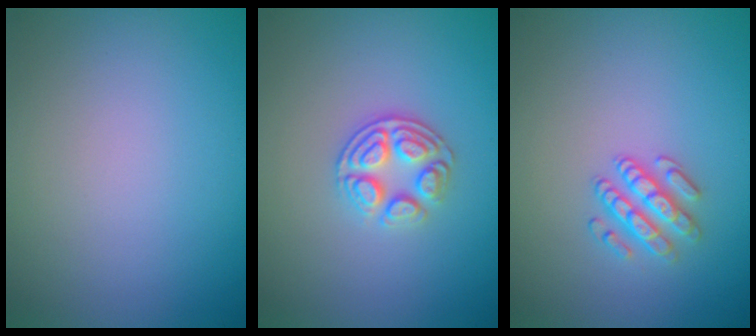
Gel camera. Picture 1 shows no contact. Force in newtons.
{"total": 3.3, "press": 2.9, "slide": 1.6}
{"total": 2.5, "press": 2.4, "slide": 0.6}